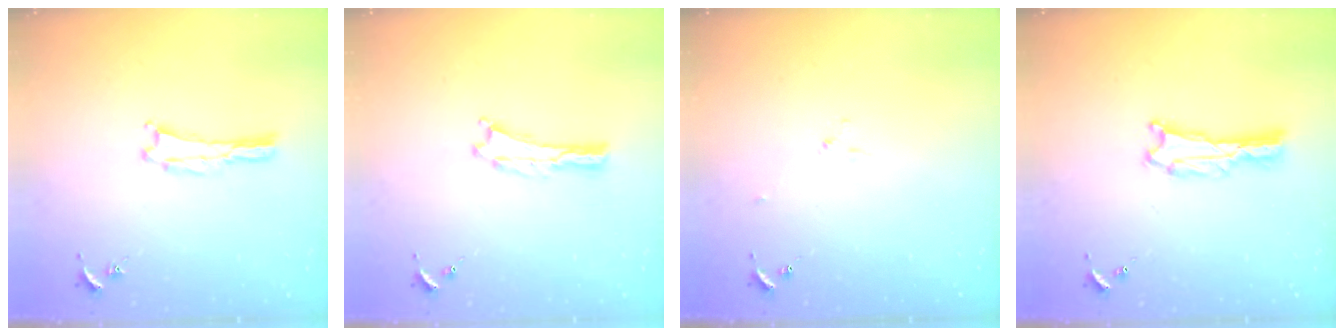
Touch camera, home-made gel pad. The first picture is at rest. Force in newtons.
{"total": 0.0}
{"total": 2.9, "press": 2.9, "slide": 0.3}
{"total": 0.9, "press": 0.9, "slide": 0.1}